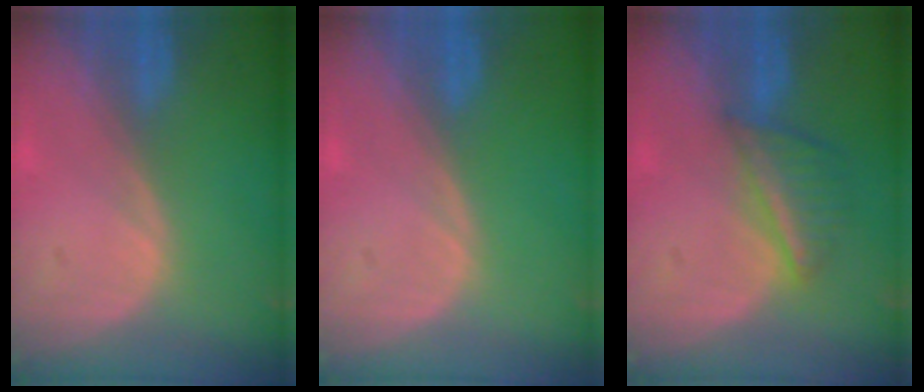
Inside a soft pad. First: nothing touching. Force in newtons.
{"total": 0.0}
{"total": 5.6, "press": 5.3, "slide": 1.7}